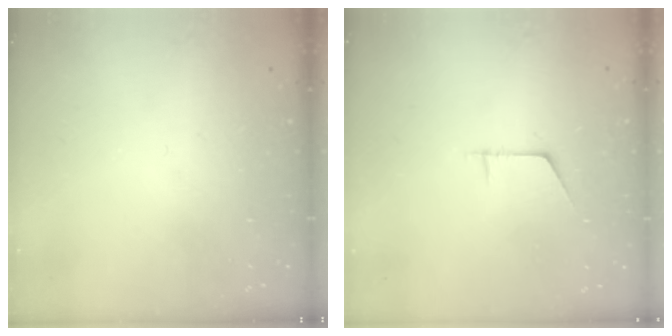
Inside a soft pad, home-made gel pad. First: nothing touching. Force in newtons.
{"total": 4.8, "press": 4.7, "slide": 0.4}